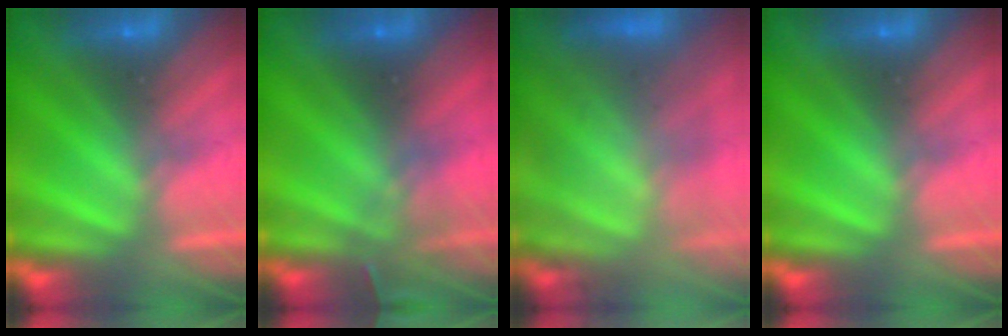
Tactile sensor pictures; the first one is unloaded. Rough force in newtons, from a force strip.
{"total": 3.0}
{"total": 10.8}
{"total": 0.0}